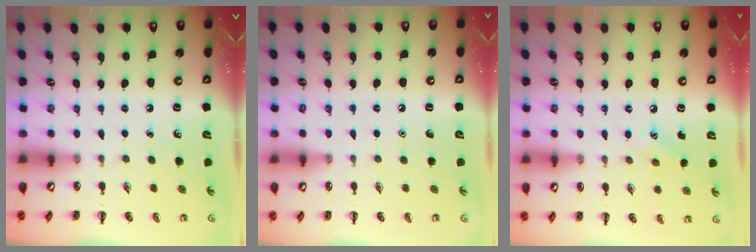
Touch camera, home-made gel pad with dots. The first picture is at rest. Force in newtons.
{"total": 1.5, "press": 1.5, "slide": 0.1}
{"total": 5.4, "press": 5.2, "slide": 1.3}